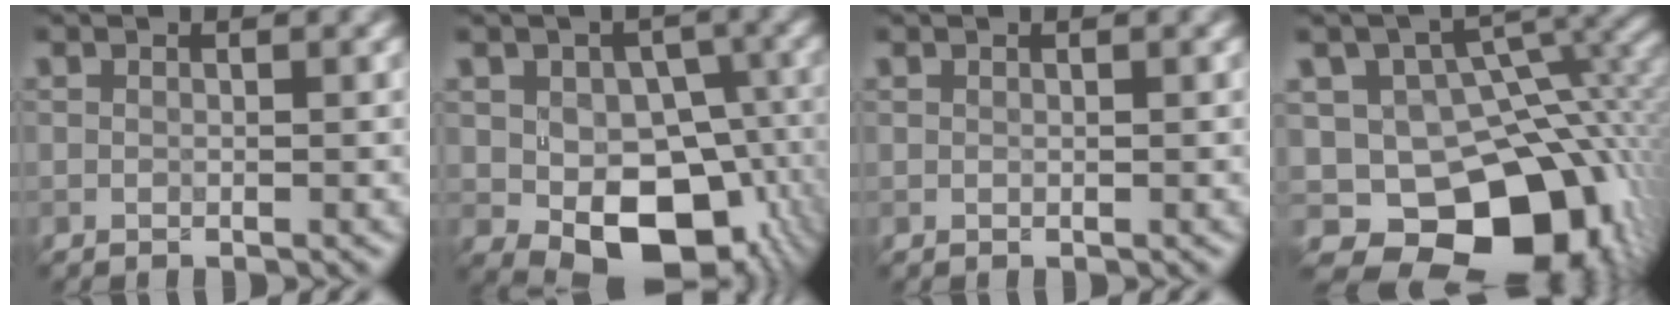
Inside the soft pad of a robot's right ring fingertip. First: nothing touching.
{"total": 10.2, "force": [-3.0, 6.9, 6.9], "torque": [-0.100, -0.014, -0.042]}
{"total": 0.0}
{"total": 14.1, "force": [-5.6, 9.3, 9.1], "torque": [-0.129, -0.016, -0.076]}